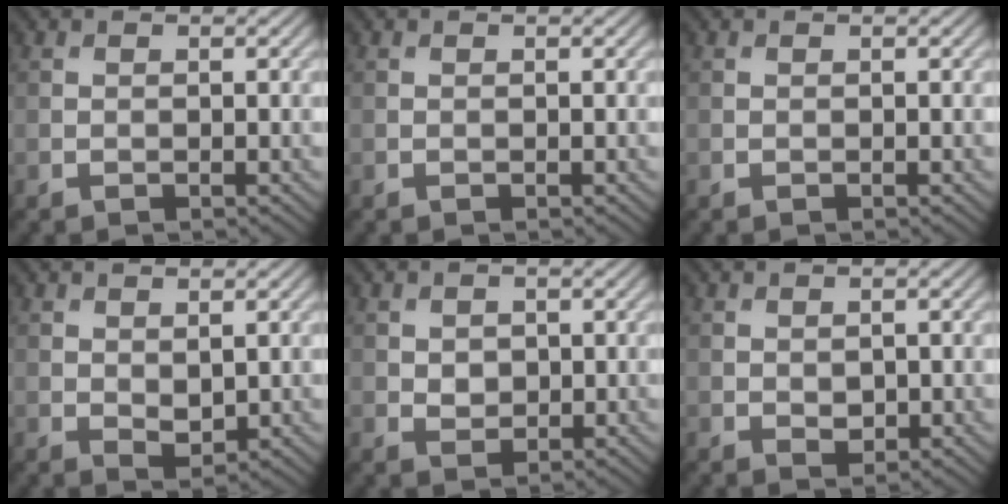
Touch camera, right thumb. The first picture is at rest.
{"total": 0.0}
{"total": 0.0}
{"total": 1.9, "force": [0.6, 1.1, 1.4], "torque": [-0.027, -0.008, 0.018]}
{"total": 1.7, "force": [0.3, 1.4, 0.8], "torque": [-0.022, -0.005, 0.009]}
{"total": 1.4, "force": [0.0, 1.0, 1.0], "torque": [-0.018, -0.005, 0.006]}